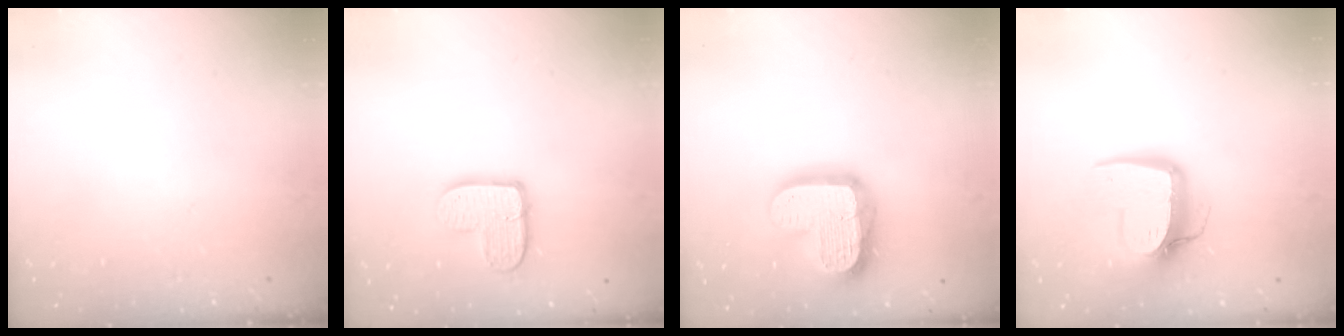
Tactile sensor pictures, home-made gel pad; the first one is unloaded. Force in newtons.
{"total": 11.5, "press": 11.4, "slide": 1.0}
{"total": 18.7, "press": 18.6, "slide": 1.5}
{"total": 13.0, "press": 12.9, "slide": 1.2}